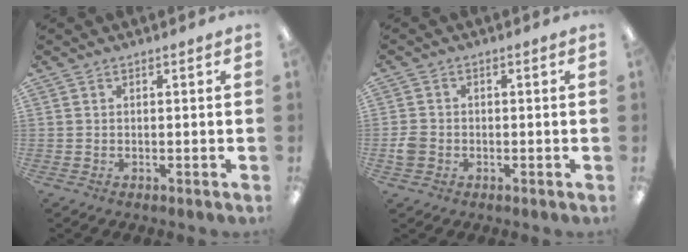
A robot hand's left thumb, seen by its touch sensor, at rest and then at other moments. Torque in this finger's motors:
{"motor_torque": [0.06, 0.06, 0.00, -0.07, 0.02]}